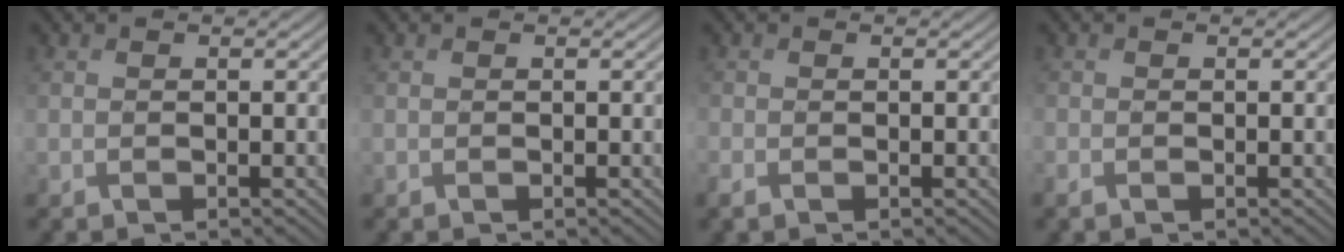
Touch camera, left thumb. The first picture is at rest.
{"total": 0.0}
{"total": 1.5, "force": [-0.9, 0.9, 0.9], "torque": [-0.030, -0.008, -0.022]}
{"total": 1.2, "force": [-0.7, 0.6, 0.7], "torque": [-0.023, -0.007, -0.017]}